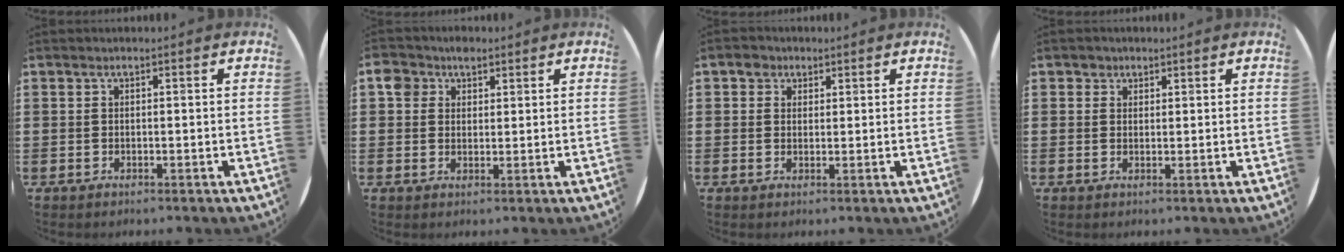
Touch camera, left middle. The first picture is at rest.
{"total": 3.9, "force": [2.5, 2.8, 1.0], "torque": [-0.013, 0.007, 0.044]}
{"total": 2.1, "force": [1.5, 1.5, 0.2], "torque": [0.009, 0.000, 0.025]}
{"total": 1.4, "force": [1.0, 0.9, 0.0], "torque": [0.007, 0.000, 0.019]}